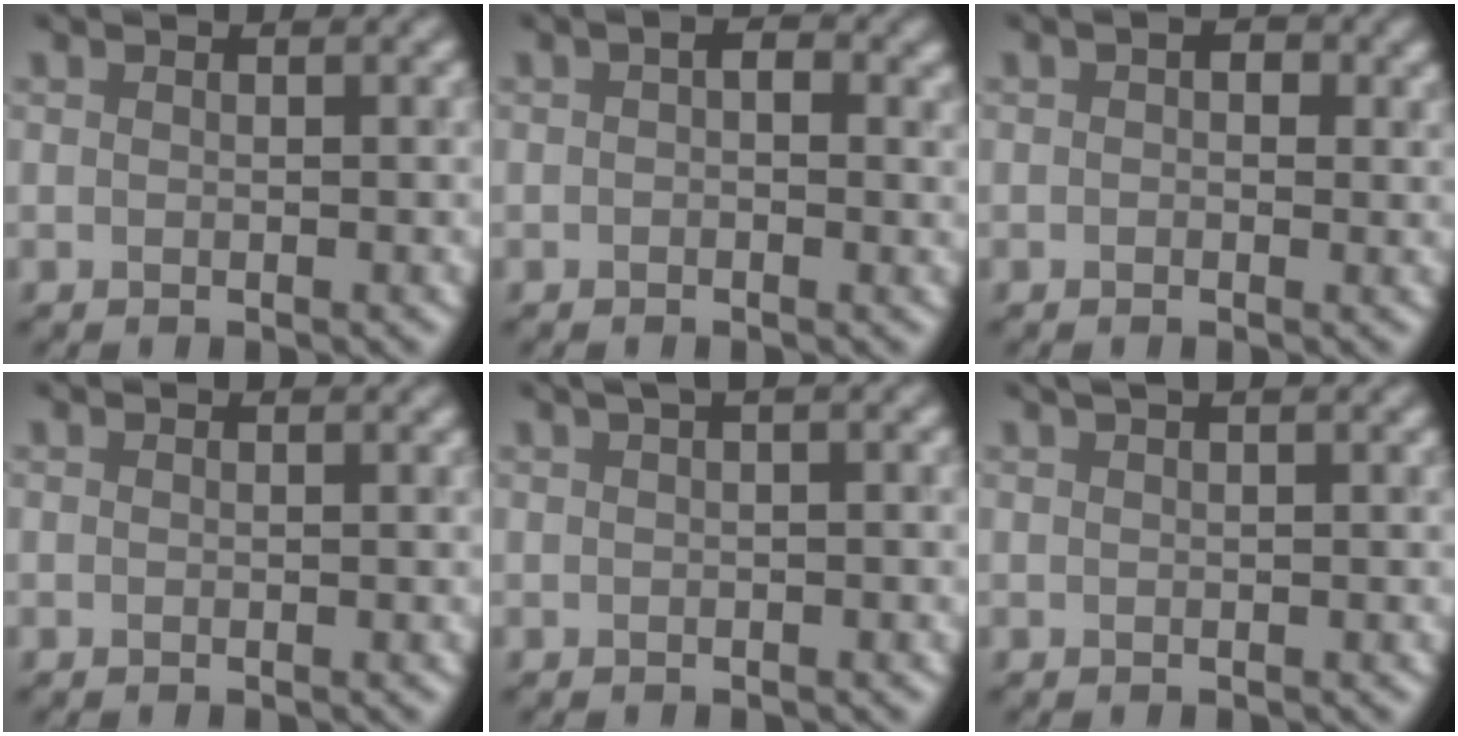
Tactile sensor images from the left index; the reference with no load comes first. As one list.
[{"total": 2.2, "force": [0.5, 1.2, 1.7], "torque": [-0.022, 0.008, 0.004]}, {"total": 1.6, "force": [0.5, 1.0, 1.1], "torque": [-0.008, 0.003, 0.003]}, {"total": 0.0}, {"total": 2.8, "force": [1.2, 0.9, 2.5], "torque": [-0.026, 0.007, 0.004]}, {"total": 1.8, "force": [1.0, 0.4, 1.4], "torque": [-0.021, 0.002, 0.005]}]